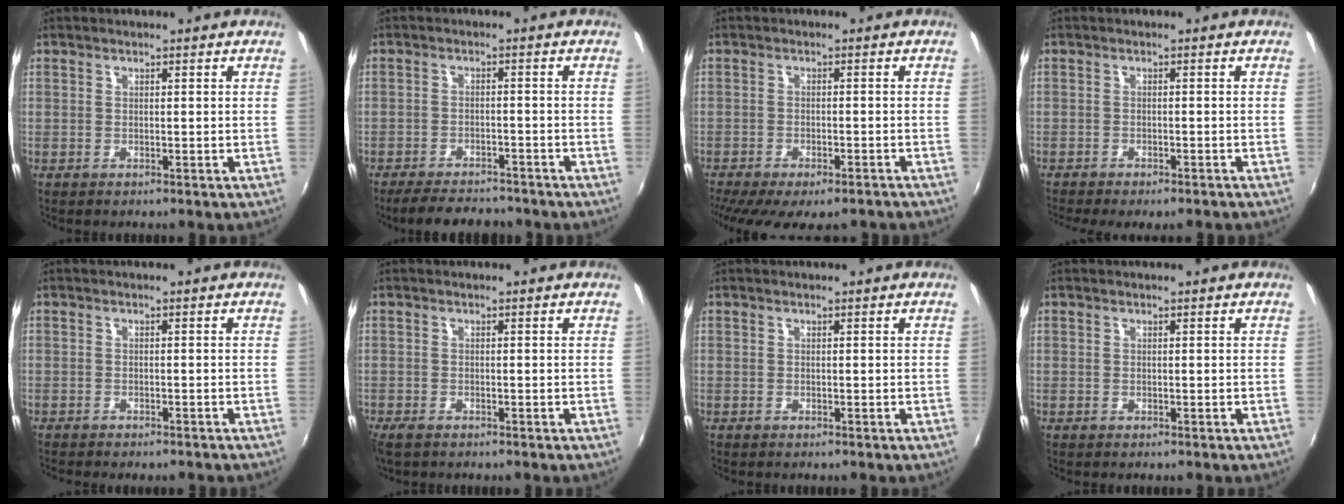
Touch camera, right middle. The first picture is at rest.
{"total": 9.1, "force": [-7.9, 2.6, 3.7], "torque": [-0.090, -0.013, -0.119]}
{"total": 12.5, "force": [-9.6, 3.9, 7.0], "torque": [-0.142, -0.047, -0.140]}
{"total": 5.2, "force": [-4.4, 0.9, 2.7], "torque": [-0.061, -0.026, -0.066]}
{"total": 2.6, "force": [-2.3, 0.4, 1.0], "torque": [-0.028, -0.012, -0.037]}
{"total": 2.1, "force": [-1.7, 0.8, 1.1], "torque": [-0.023, -0.010, -0.030]}
{"total": 0.0}
{"total": 0.0}